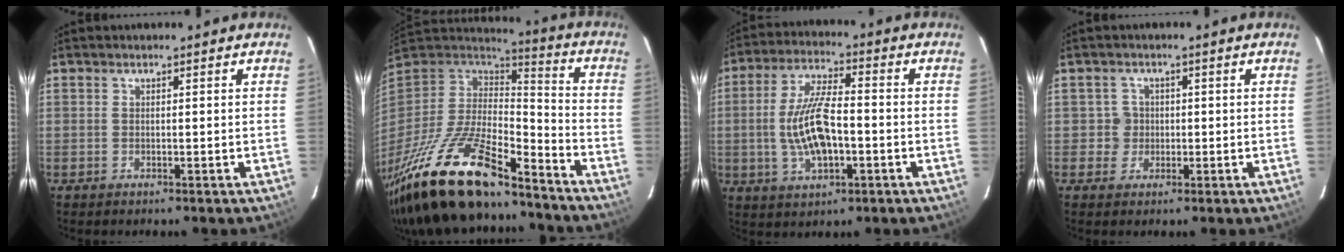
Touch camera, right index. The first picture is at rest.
{"total": 29.4, "force": [-20.9, 9.1, 18.6], "torque": [-0.367, -0.052, -0.354]}
{"total": 12.0, "force": [-2.1, 4.6, 10.9], "torque": [-0.221, 0.002, -0.031]}
{"total": 3.0, "force": [-0.1, 3.0, -0.1], "torque": [0.011, 0.016, 0.001]}